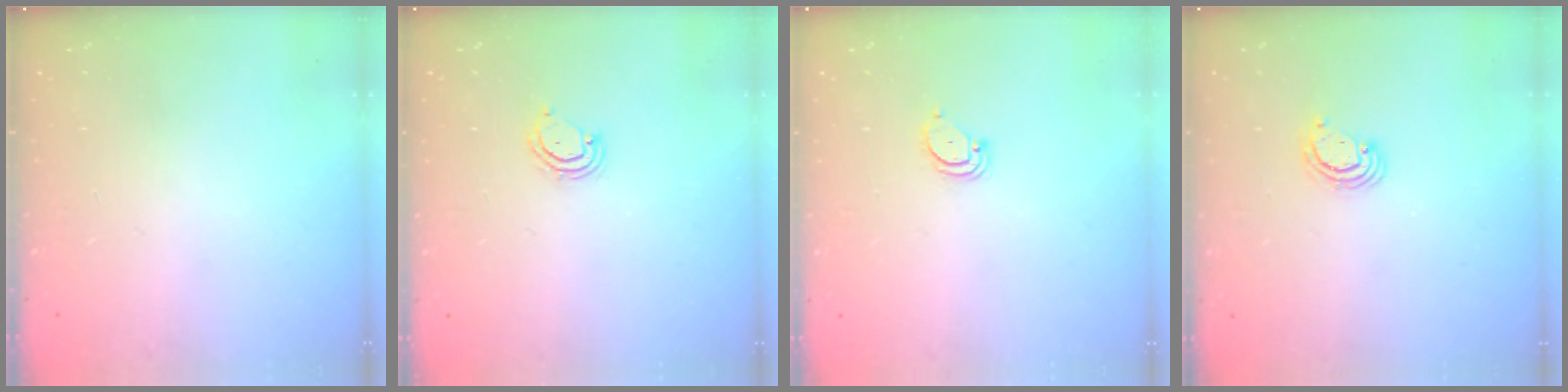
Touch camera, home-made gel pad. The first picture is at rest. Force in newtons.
{"total": 3.9, "press": 3.9, "slide": 0.3}
{"total": 2.7, "press": 2.7, "slide": 0.2}
{"total": 3.2, "press": 3.1, "slide": 0.3}